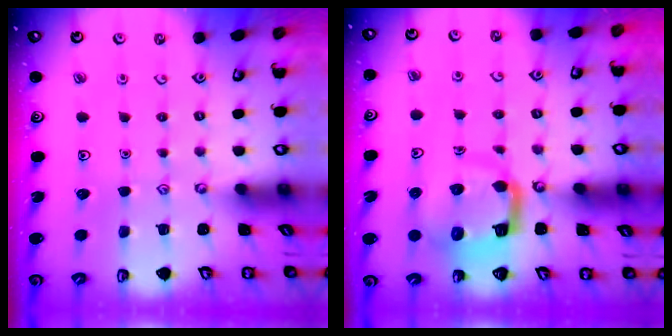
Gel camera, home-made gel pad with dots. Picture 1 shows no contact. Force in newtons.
{"total": 9.0, "press": 9.0, "slide": 1.1}